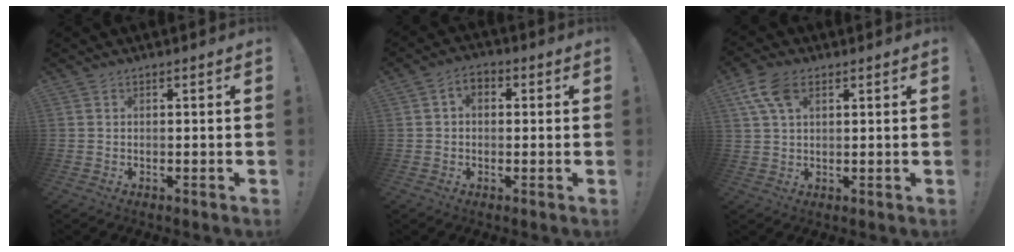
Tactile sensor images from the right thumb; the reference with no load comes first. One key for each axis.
{"total": 4.0, "fx": 0.1, "fy": 3.1, "fz": 2.5, "tx": -0.038, "ty": 0.006, "tz": 0.000}
{"total": 8.6, "fx": 3.9, "fy": 4.7, "fz": 6.0, "tx": -0.113, "ty": -0.001, "tz": 0.076}